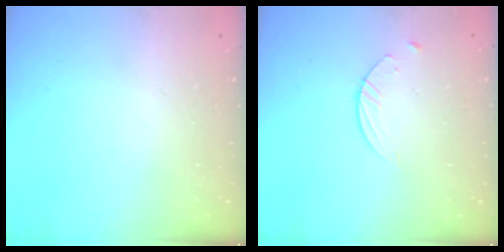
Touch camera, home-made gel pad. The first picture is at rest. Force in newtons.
{"total": 2.7, "press": 2.6, "slide": 0.3}